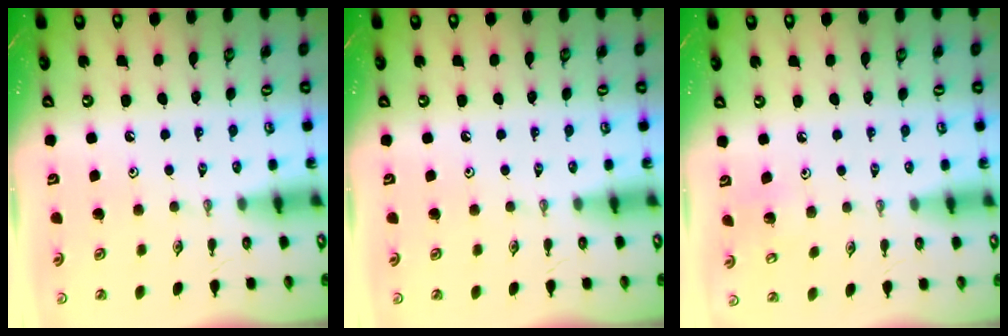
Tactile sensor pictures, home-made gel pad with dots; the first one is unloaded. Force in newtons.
{"total": 0.0}
{"total": 4.5, "press": 4.5, "slide": 0.3}